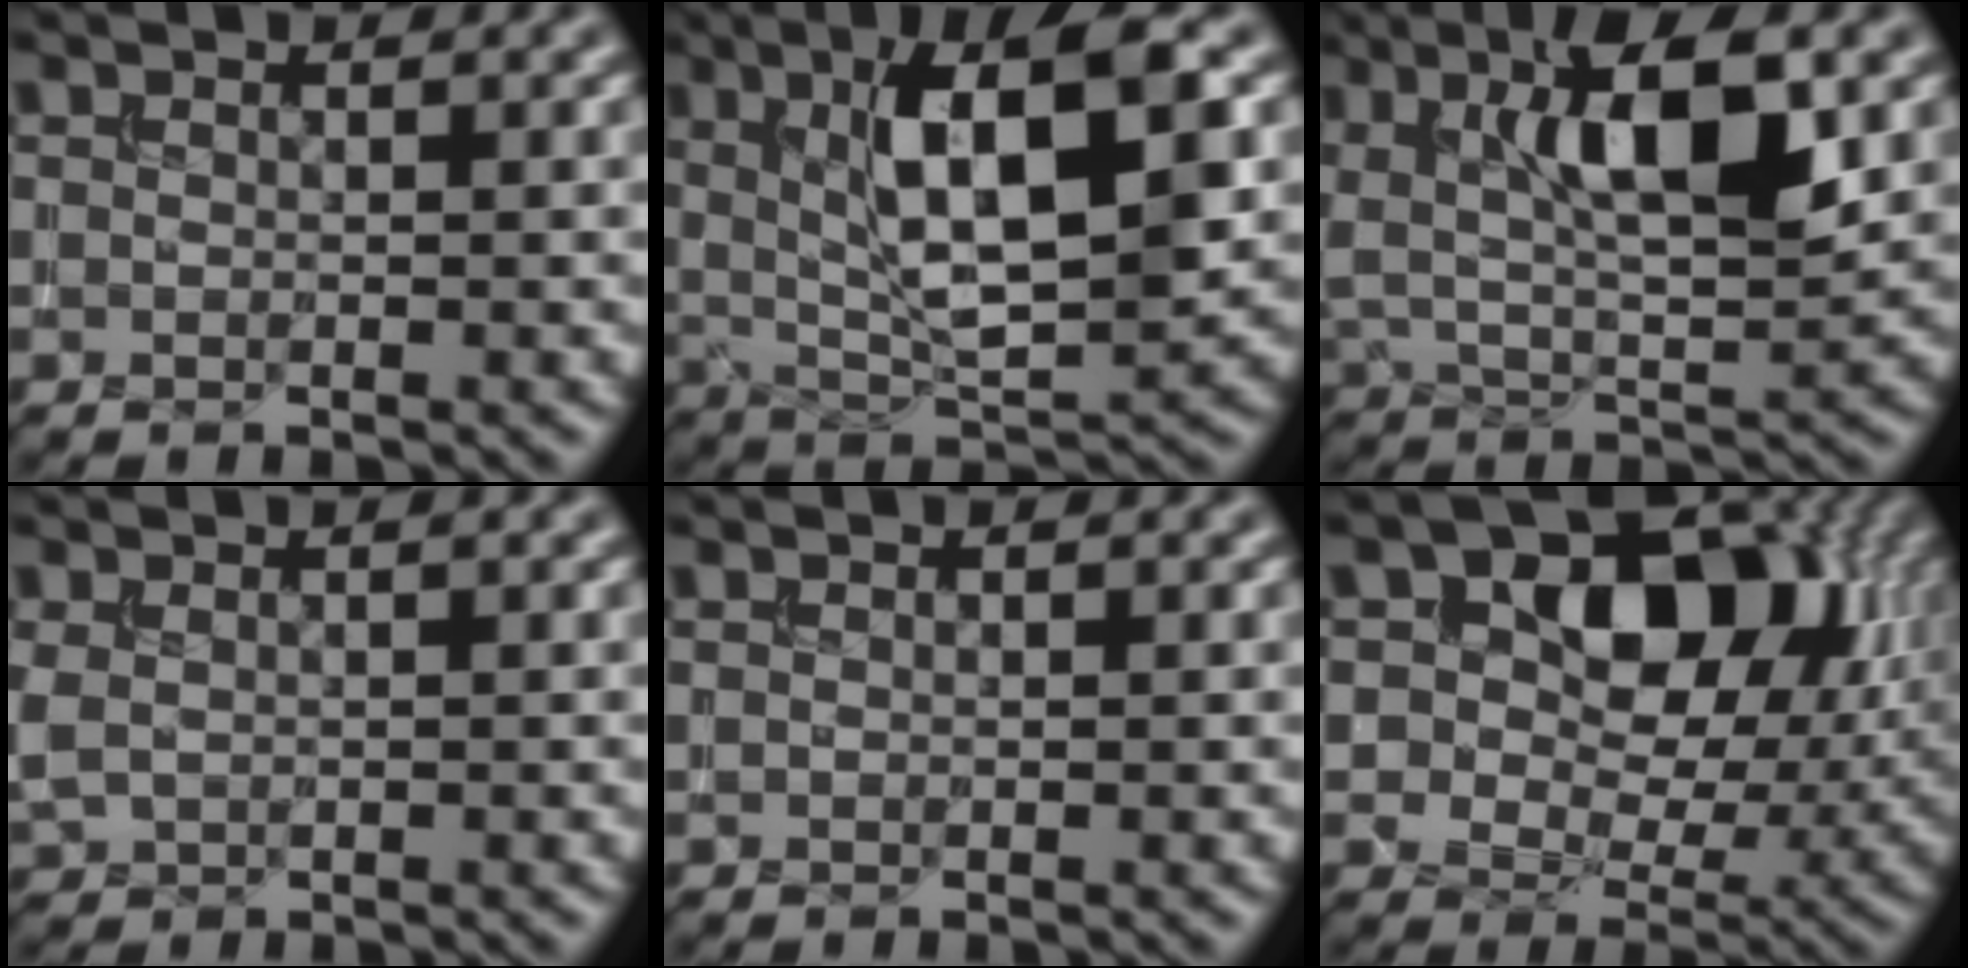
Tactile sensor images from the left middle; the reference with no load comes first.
{"total": 10.2, "force": [2.5, 3.2, 9.3], "torque": [-0.150, 0.003, 0.042]}
{"total": 9.3, "force": [3.0, 3.3, 8.1], "torque": [-0.139, 0.006, 0.046]}
{"total": 2.1, "force": [0.3, 1.5, 1.4], "torque": [-0.040, 0.000, 0.007]}
{"total": 0.0}
{"total": 11.6, "force": [3.2, 7.5, 8.1], "torque": [-0.102, 0.010, 0.035]}